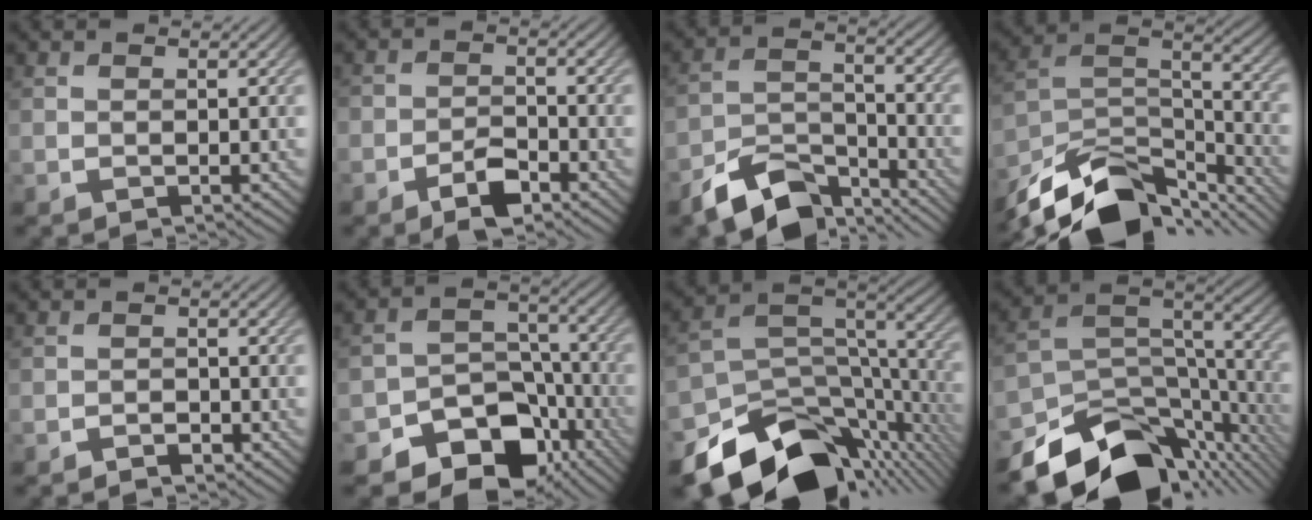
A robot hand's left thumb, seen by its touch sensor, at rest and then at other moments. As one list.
[{"total": 4.1, "force": [-2.7, 1.9, 2.3], "torque": [-0.037, 0.001, -0.054]}, {"total": 9.8, "force": [-7.5, 4.3, 4.6], "torque": [-0.087, -0.013, -0.142]}, {"total": 15.2, "force": [-11.6, 6.4, 7.6], "torque": [-0.182, -0.017, -0.189]}, {"total": 1.4, "force": [-1.2, 0.6, 0.4], "torque": [-0.005, 0.001, -0.024]}, {"total": 11.0, "force": [-7.1, 7.1, 4.5], "torque": [-0.067, -0.007, -0.119]}, {"total": 14.9, "force": [-9.6, 8.0, 8.2], "torque": [-0.183, -0.031, -0.148]}, {"total": 15.3, "force": [-11.0, 7.0, 8.0], "torque": [-0.168, -0.024, -0.170]}]